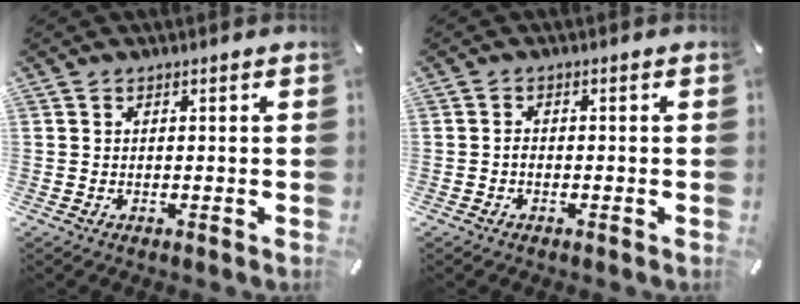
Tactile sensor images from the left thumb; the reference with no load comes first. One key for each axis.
{"total": 1.0, "fx": -0.6, "fy": 0.5, "fz": 0.6, "tx": -0.013, "ty": 0.001, "tz": -0.012}